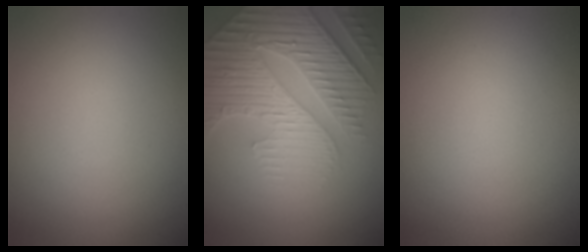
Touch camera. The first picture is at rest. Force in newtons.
{"total": 6.3, "press": 5.1, "slide": 3.7}
{"total": 0.0}